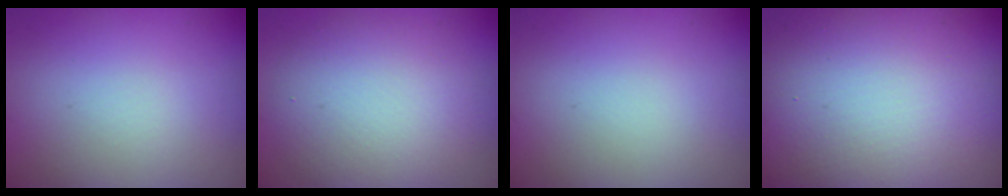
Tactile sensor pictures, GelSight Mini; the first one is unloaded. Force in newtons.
{"total": 6.0, "press": 6.0, "slide": 0.5}
{"total": 0.0}
{"total": 18.9, "press": 18.8, "slide": 1.2}